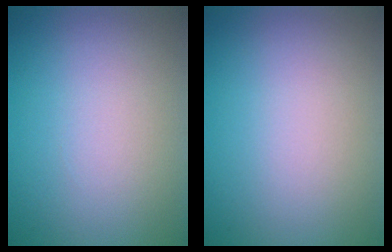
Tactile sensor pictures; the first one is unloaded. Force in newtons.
{"total": 0.0}